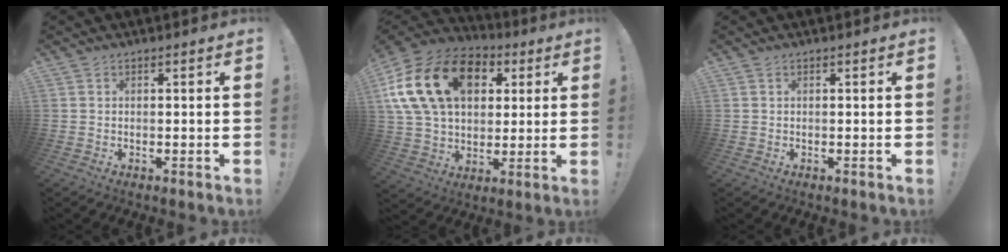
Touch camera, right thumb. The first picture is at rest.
{"total": 23.3, "force": [7.6, 16.0, 15.2], "torque": [-0.265, -0.014, 0.150]}
{"total": 0.0}